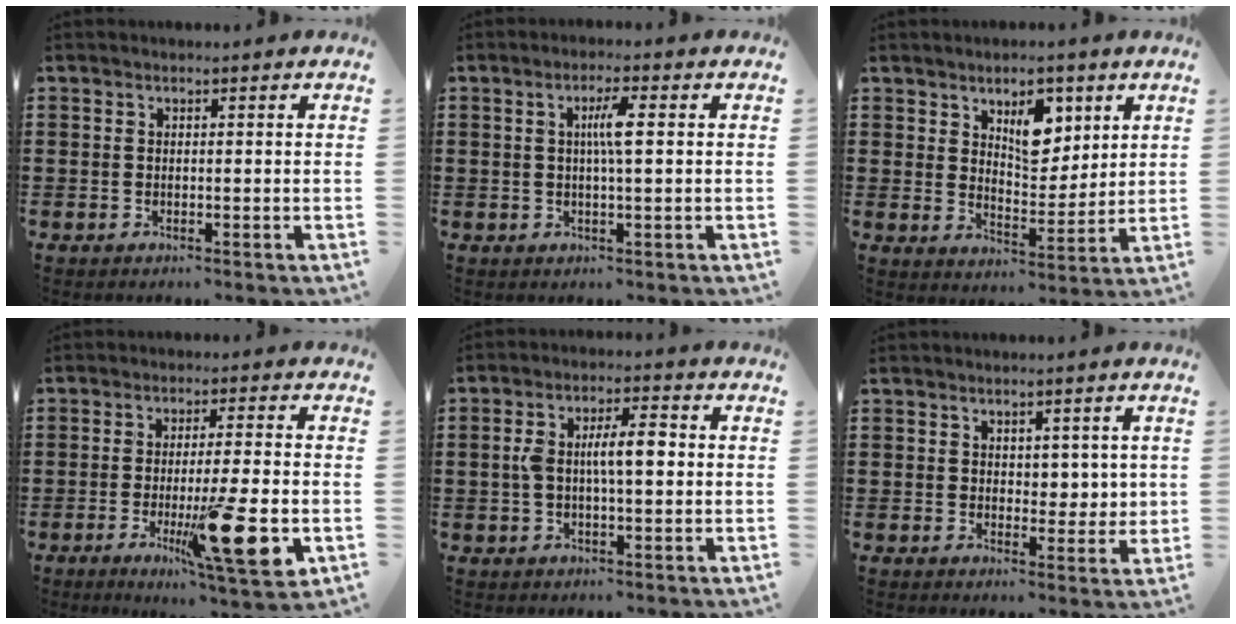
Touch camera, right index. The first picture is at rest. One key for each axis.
{"total": 3.8, "fx": 0.4, "fy": 0.3, "fz": 3.8, "tx": -0.073, "ty": -0.002, "tz": 0.004}
{"total": 7.5, "fx": 4.0, "fy": 4.2, "fz": 4.8, "tx": -0.069, "ty": -0.006, "tz": 0.065}
{"total": 13.1, "fx": -3.8, "fy": 1.6, "fz": 12.4, "tx": -0.200, "ty": -0.018, "tz": -0.059}
{"total": 6.4, "fx": 0.3, "fy": 2.4, "fz": 5.9, "tx": -0.125, "ty": 0.003, "tz": -0.003}
{"total": 3.1, "fx": 1.5, "fy": 2.4, "fz": 1.4, "tx": -0.010, "ty": 0.001, "tz": 0.024}